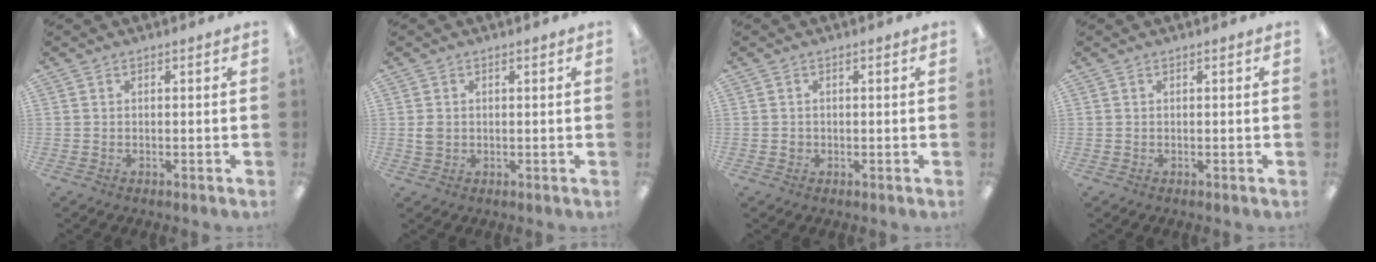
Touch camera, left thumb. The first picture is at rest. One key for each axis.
{"total": 2.3, "fx": 0.2, "fy": 2.0, "fz": 1.2, "tx": -0.015, "ty": 0.002, "tz": 0.002}
{"total": 1.0, "fx": 0.0, "fy": 1.0, "fz": 0.2, "tx": -0.006, "ty": 0.006, "tz": -0.003}
{"total": 0.0}